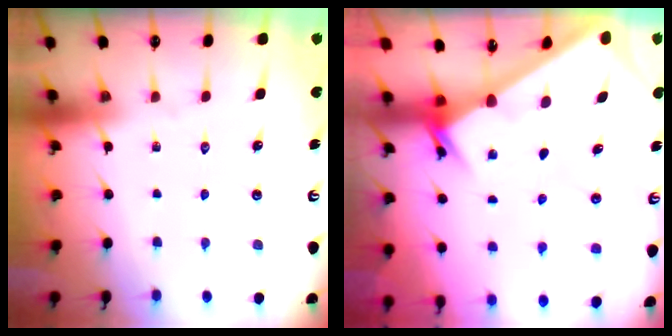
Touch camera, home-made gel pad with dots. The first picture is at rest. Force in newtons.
{"total": 2.4, "press": 2.4, "slide": 0.3}